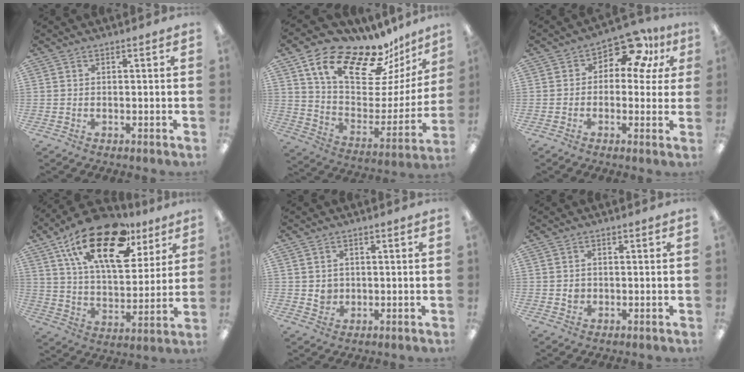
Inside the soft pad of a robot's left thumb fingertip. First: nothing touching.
{"total": 20.4, "force": [15.6, 7.8, 10.6], "torque": [-0.181, -0.114, 0.268]}
{"total": 9.1, "force": [4.0, 5.7, 5.9], "torque": [-0.076, -0.013, 0.067]}
{"total": 22.6, "force": [13.4, 10.5, 15.0], "torque": [-0.260, -0.063, 0.231]}
{"total": 3.1, "force": [0.7, 3.0, 0.6], "torque": [0.000, -0.002, 0.011]}
{"total": 1.8, "force": [0.0, 1.7, 0.6], "torque": [-0.006, 0.002, -0.004]}